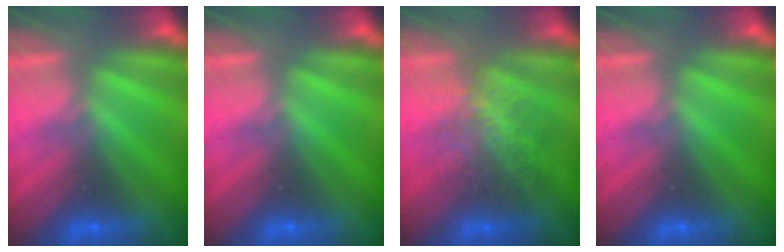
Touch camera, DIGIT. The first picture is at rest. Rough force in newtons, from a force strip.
{"total": 0.0}
{"total": 2.8}
{"total": 0.0}